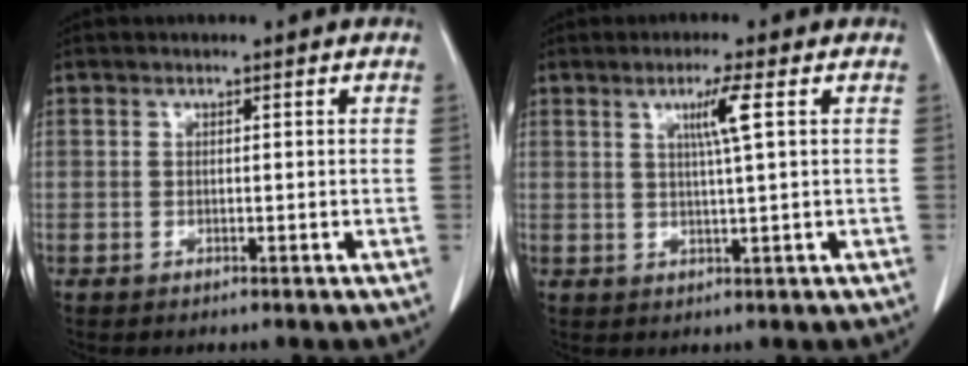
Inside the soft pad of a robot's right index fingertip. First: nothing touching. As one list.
[{"total": 4.2, "force": [1.4, -0.8, 3.9], "torque": [-0.072, -0.003, 0.026]}]